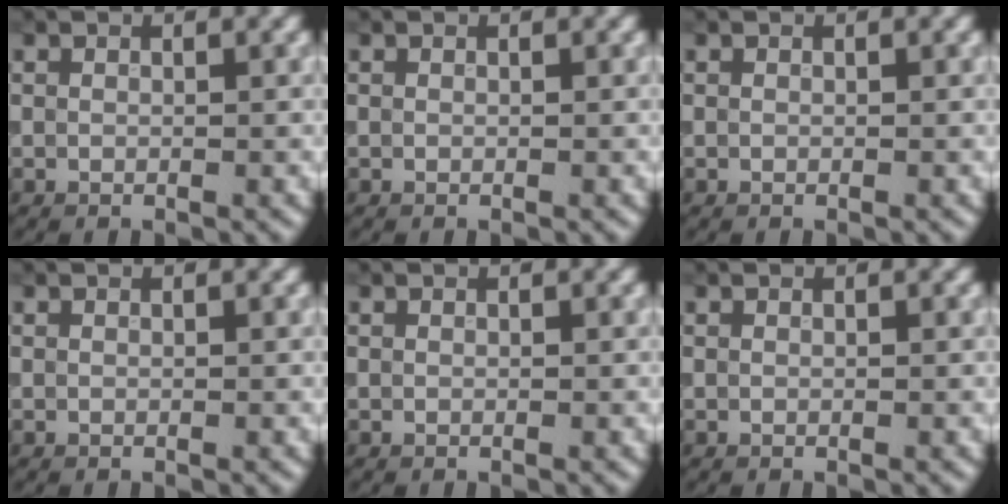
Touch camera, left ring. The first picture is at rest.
{"total": 0.0}
{"total": 0.0}
{"total": 0.0}
{"total": 0.0}
{"total": 0.0}